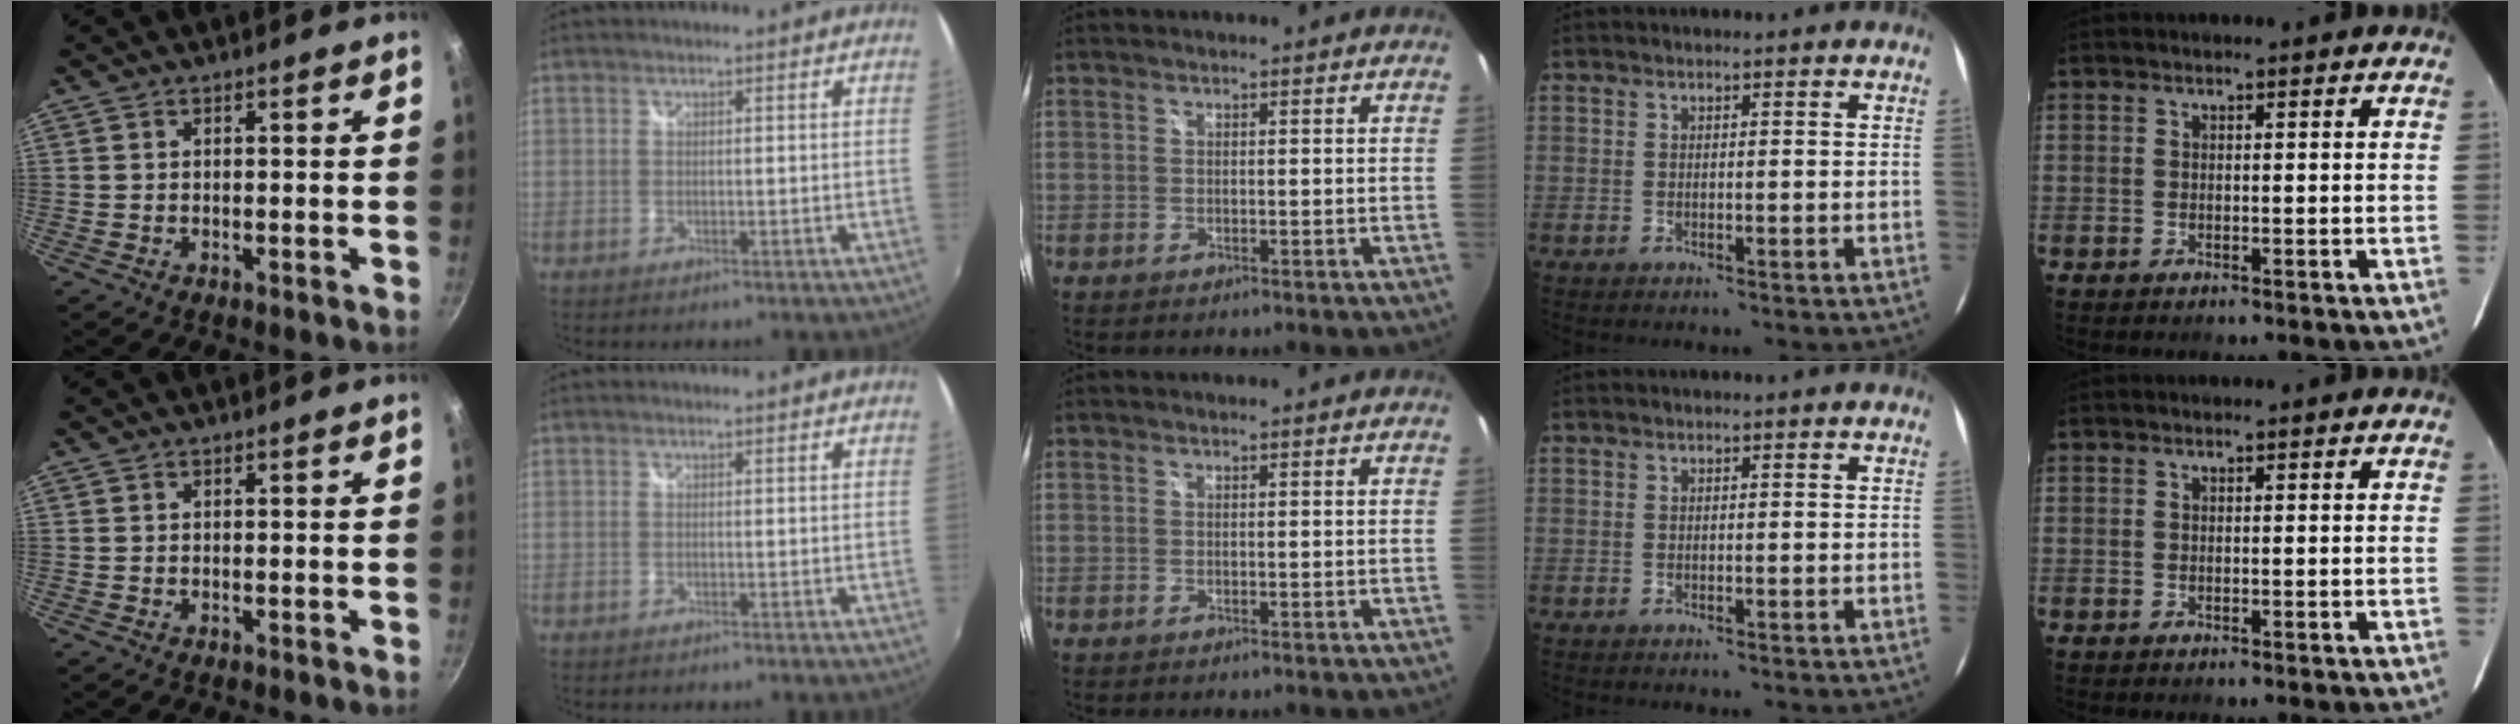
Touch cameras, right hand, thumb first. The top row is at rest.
{}